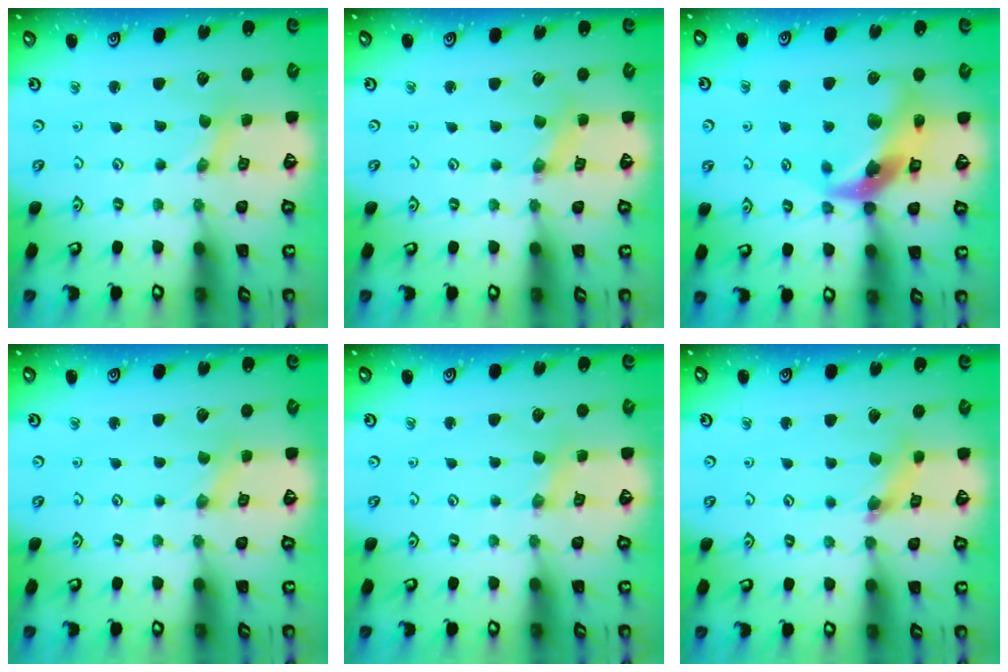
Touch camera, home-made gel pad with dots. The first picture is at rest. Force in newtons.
{"total": 1.6, "press": 1.6, "slide": 0.3}
{"total": 15.2, "press": 15.0, "slide": 2.2}
{"total": 0.0}
{"total": 2.3, "press": 2.3, "slide": 0.4}
{"total": 4.9, "press": 4.9, "slide": 0.6}